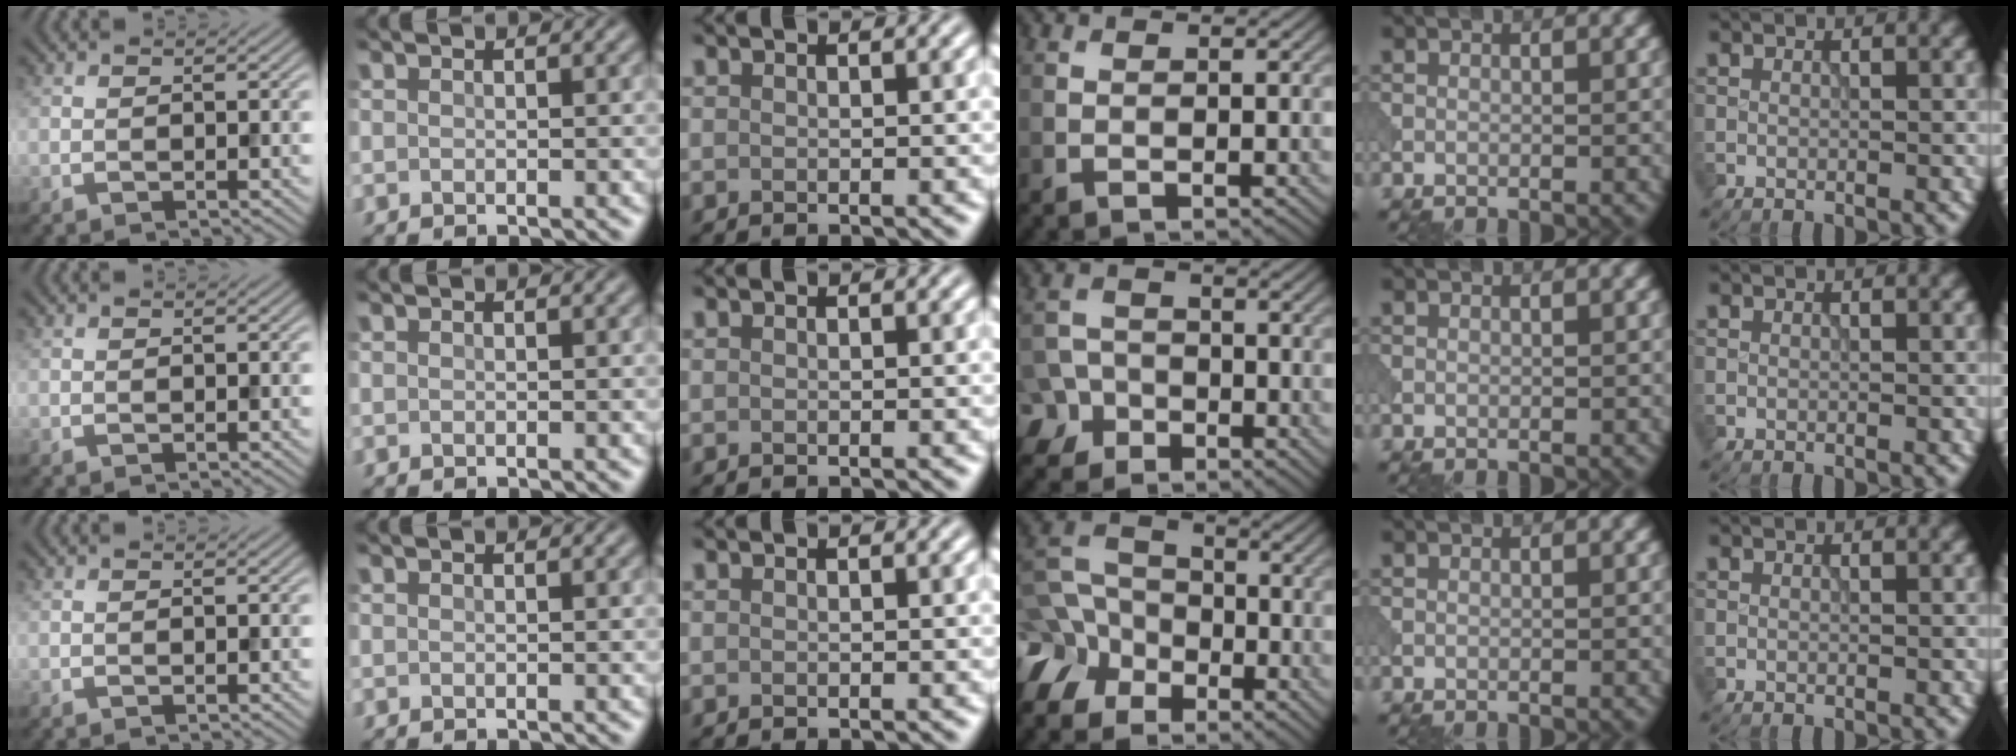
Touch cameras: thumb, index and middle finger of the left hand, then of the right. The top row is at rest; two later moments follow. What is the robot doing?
{"motion": "open", "object": "sandwich press"}